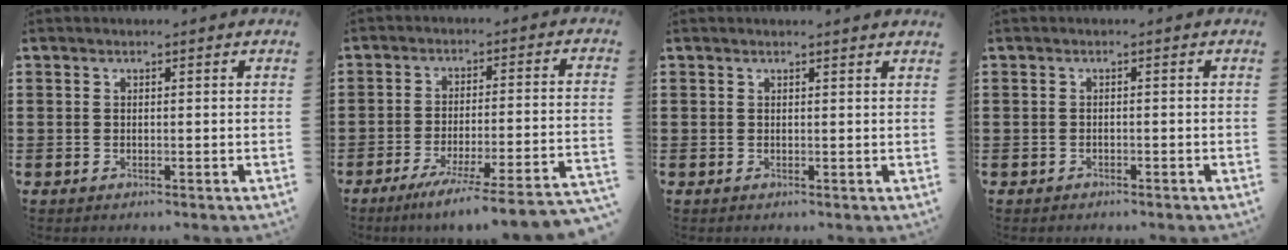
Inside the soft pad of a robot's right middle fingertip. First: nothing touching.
{"total": 7.0, "force": [-5.7, -0.9, 4.0], "torque": [-0.058, -0.017, -0.108]}
{"total": 0.7, "force": [0.6, -0.2, 0.2], "torque": [0.002, -0.007, 0.011]}
{"total": 0.7, "force": [-0.7, 0.2, 0.1], "torque": [-0.004, 0.000, -0.014]}